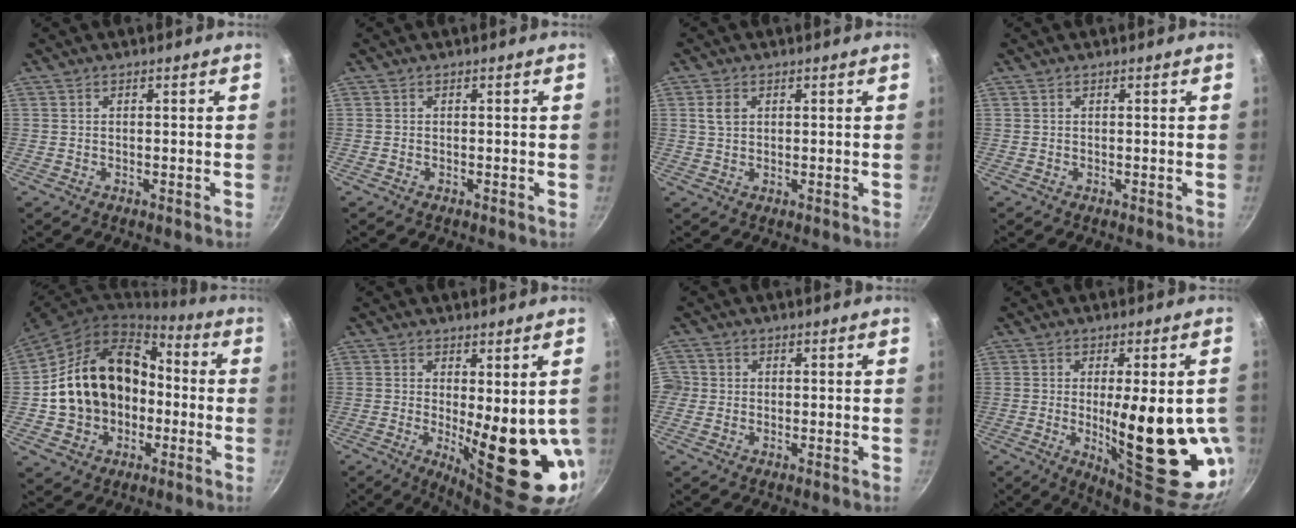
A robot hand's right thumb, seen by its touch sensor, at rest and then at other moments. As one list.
[{"total": 0.0}, {"total": 3.0, "force": [0.9, 2.2, 1.9], "torque": [-0.028, 0.001, 0.016]}, {"total": 0.0}, {"total": 20.5, "force": [-1.5, 16.3, 12.4], "torque": [-0.206, 0.064, -0.018]}, {"total": 14.7, "force": [-1.1, 5.0, 13.7], "torque": [-0.167, -0.028, 0.002]}, {"total": 3.2, "force": [-0.4, 3.1, 0.7], "torque": [0.002, 0.007, -0.013]}, {"total": 23.6, "force": [-2.8, 8.1, 22.0], "torque": [-0.275, -0.023, -0.019]}]